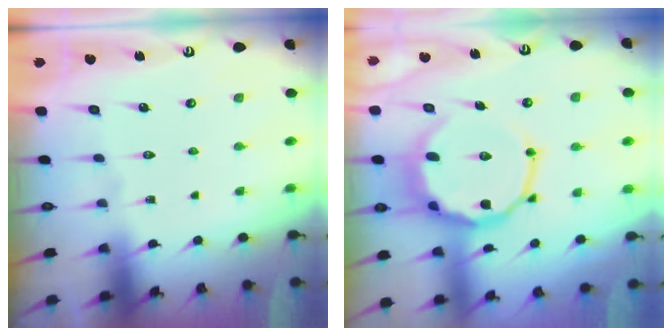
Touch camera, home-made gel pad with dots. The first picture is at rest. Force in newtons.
{"total": 13.9, "press": 13.6, "slide": 2.9}